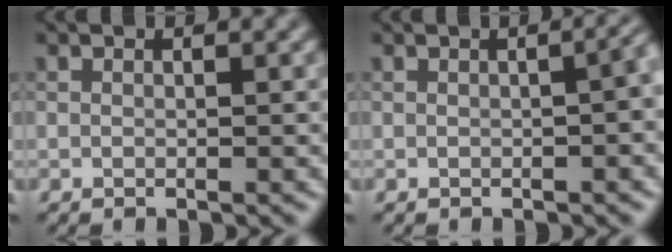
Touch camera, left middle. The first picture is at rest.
{"total": 4.1, "force": [-0.1, 2.1, 3.5], "torque": [-0.012, 0.011, 0.002]}